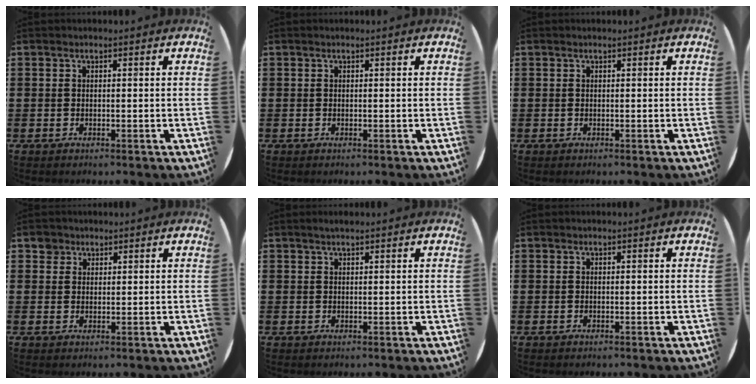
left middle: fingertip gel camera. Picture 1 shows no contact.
{"total": 0.0}
{"total": 0.0}
{"total": 2.1, "force": [1.6, 1.3, 0.0], "torque": [0.007, 0.002, 0.030]}
{"total": 1.0, "force": [0.8, 0.2, 0.5], "torque": [-0.009, 0.004, 0.015]}
{"total": 0.0}